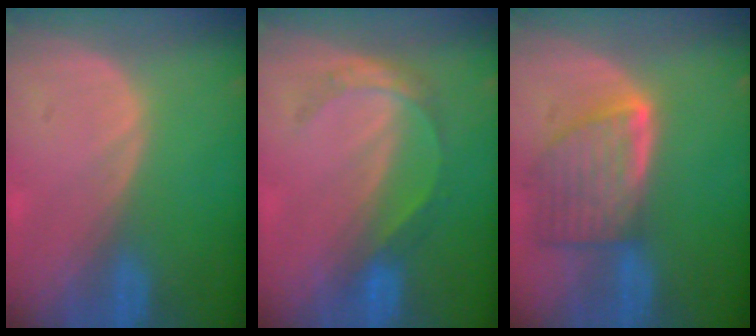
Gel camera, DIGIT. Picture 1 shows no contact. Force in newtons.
{"total": 4.4, "press": 4.1, "slide": 1.4}
{"total": 8.1, "press": 7.3, "slide": 3.4}